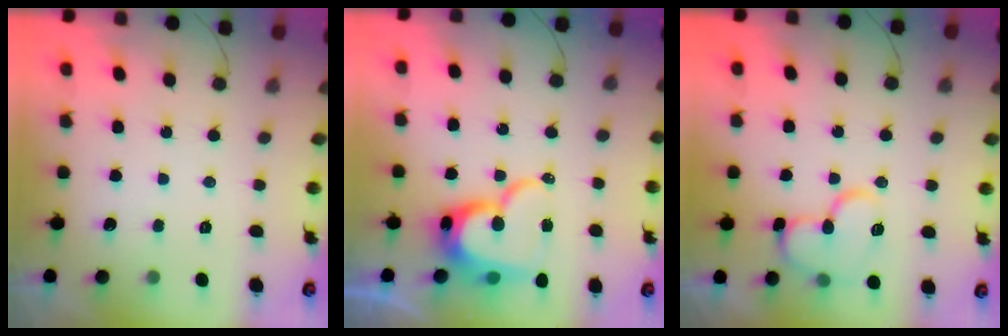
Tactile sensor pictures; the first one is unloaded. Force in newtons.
{"total": 17.2, "press": 17.2, "slide": 1.8}
{"total": 12.8, "press": 12.8, "slide": 1.5}